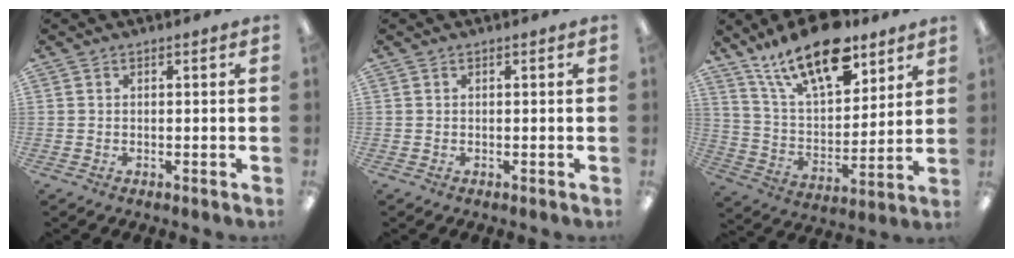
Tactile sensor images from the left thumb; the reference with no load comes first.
{"total": 0.0}
{"total": 19.6, "force": [13.7, 8.4, 11.3], "torque": [-0.200, -0.066, 0.238]}